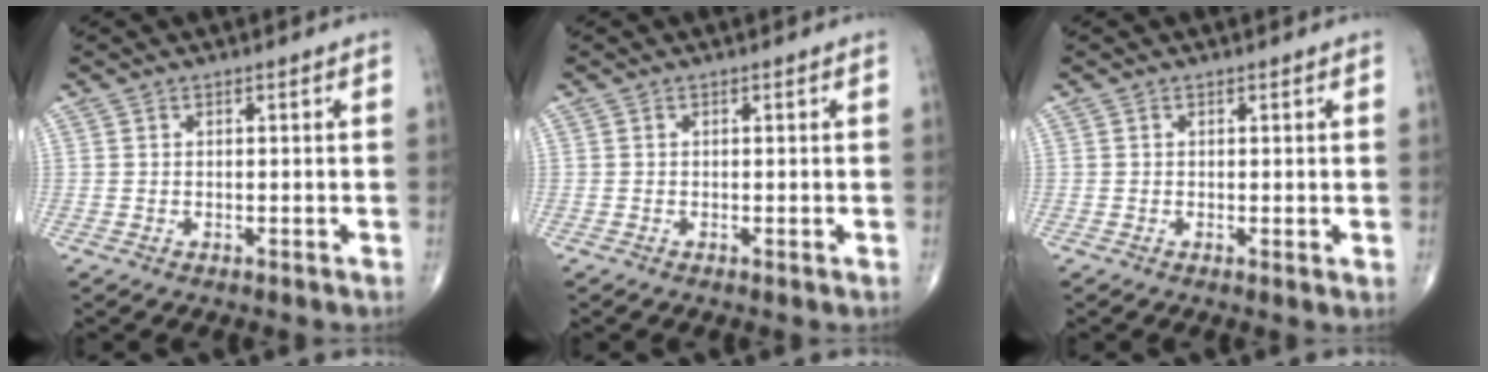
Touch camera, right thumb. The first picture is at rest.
{"total": 0.0}
{"total": 1.0, "force": [0.2, 0.3, 0.9], "torque": [-0.017, -0.005, -0.001]}